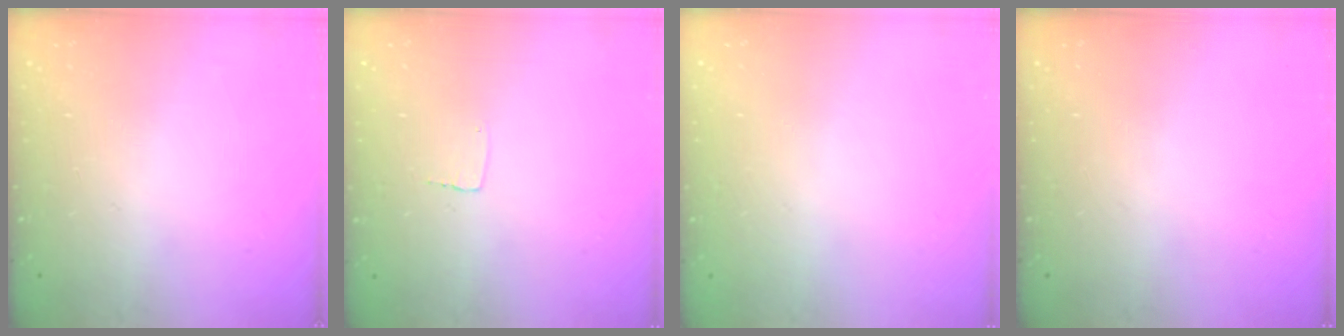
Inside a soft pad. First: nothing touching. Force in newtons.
{"total": 2.3, "press": 2.3, "slide": 0.1}
{"total": 0.0}
{"total": 0.0}